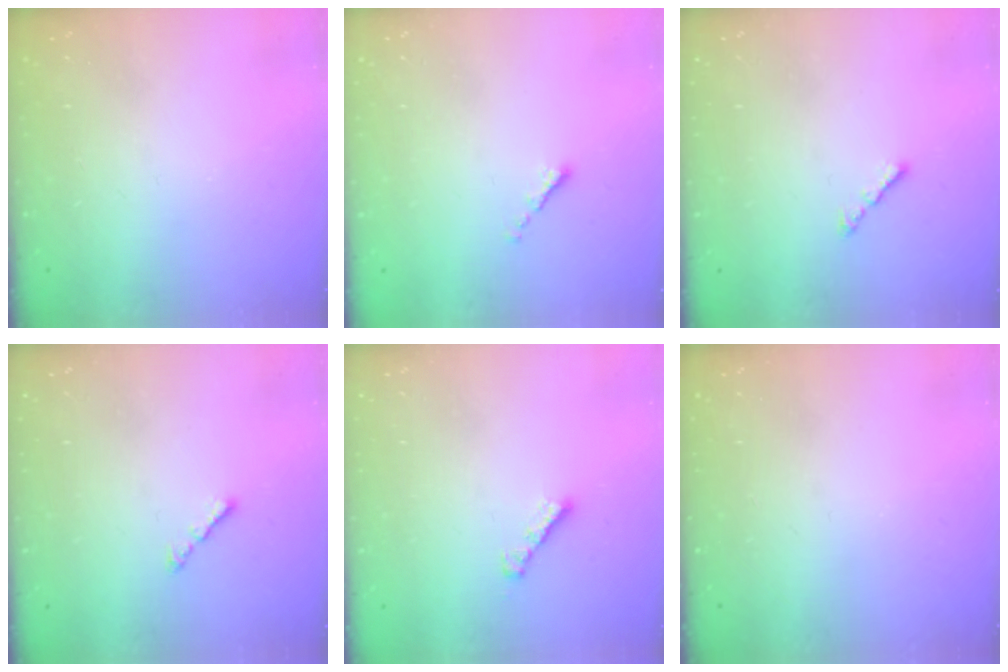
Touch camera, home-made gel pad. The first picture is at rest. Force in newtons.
{"total": 0.6, "press": 0.5, "slide": 0.3}
{"total": 1.6, "press": 1.5, "slide": 0.5}
{"total": 1.6, "press": 1.5, "slide": 0.5}
{"total": 2.3, "press": 2.3, "slide": 0.4}
{"total": 0.0}